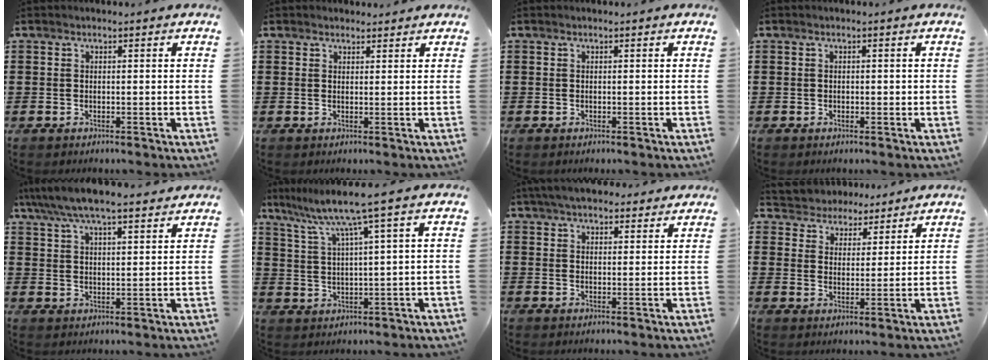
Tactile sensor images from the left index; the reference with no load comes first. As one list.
[{"total": 1.5, "force": [1.4, 0.5, 0.1], "torque": [-0.004, 0.002, 0.029]}, {"total": 0.0}, {"total": 0.6, "force": [0.1, 0.4, 0.4], "torque": [-0.010, 0.003, 0.001]}, {"total": 5.9, "force": [5.3, 0.8, 2.7], "torque": [-0.070, -0.018, 0.092]}, {"total": 6.7, "force": [4.4, -0.8, 5.0], "torque": [-0.116, -0.025, 0.069]}, {"total": 4.6, "force": [4.2, 1.1, 1.6], "torque": [-0.042, -0.003, 0.079]}, {"total": 4.1, "force": [3.8, 1.3, -0.7], "torque": [-0.012, -0.017, 0.067]}]